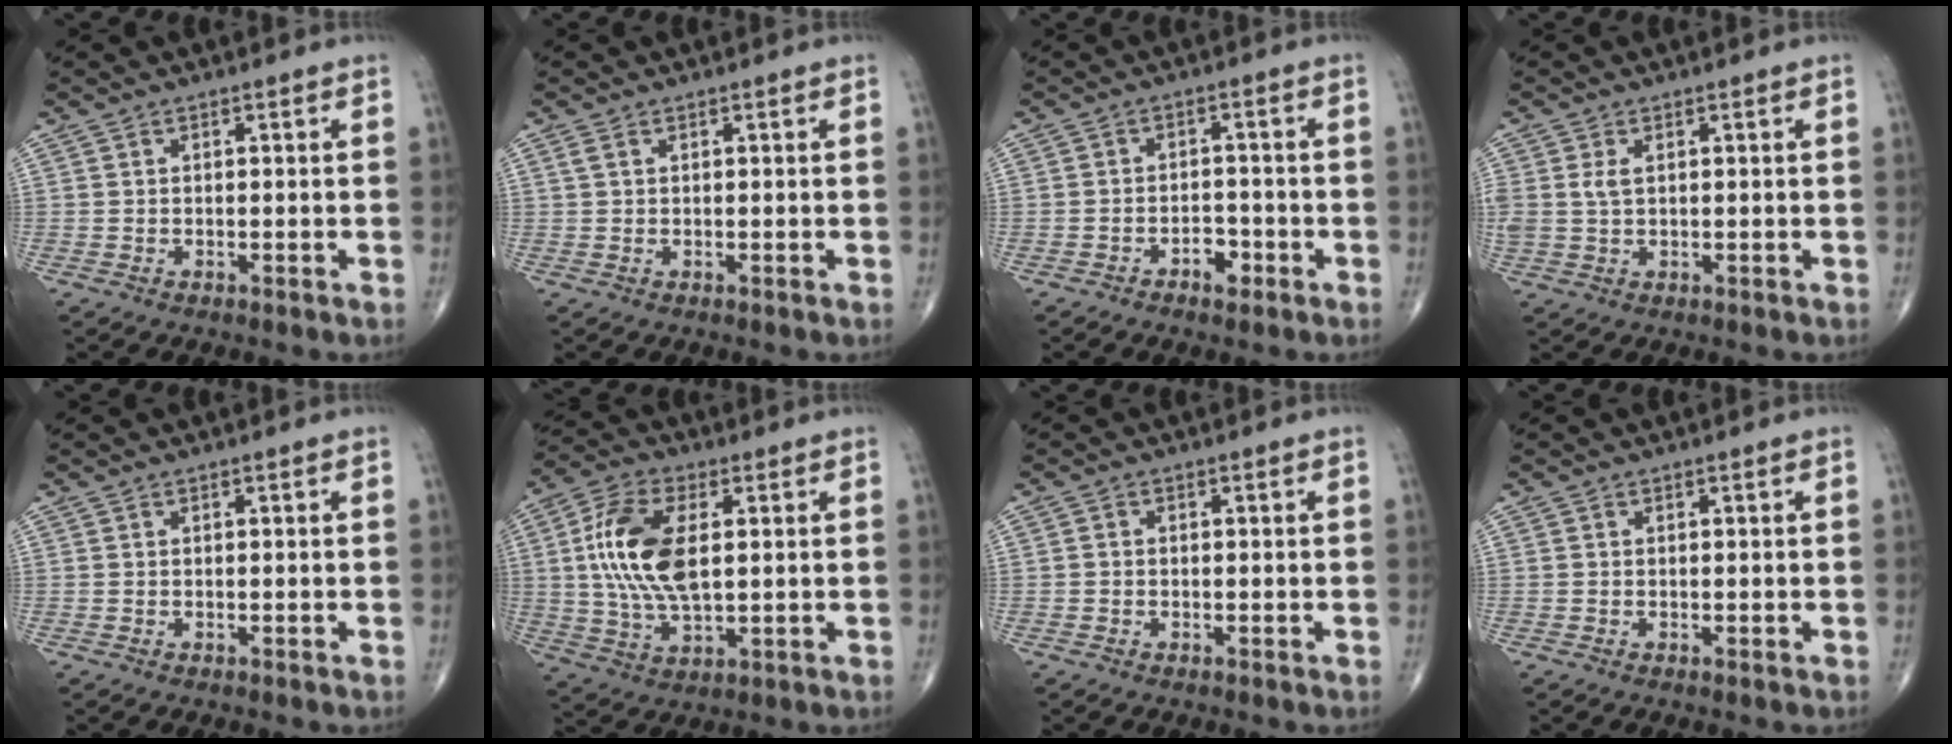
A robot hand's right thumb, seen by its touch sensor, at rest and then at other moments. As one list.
[{"total": 1.0, "force": [0.4, 0.5, 0.7], "torque": [-0.024, 0.009, 0.012]}, {"total": 3.3, "force": [-2.0, 1.8, 1.9], "torque": [-0.014, 0.015, -0.032]}, {"total": 3.0, "force": [0.8, 1.8, 2.2], "torque": [-0.056, 0.005, 0.020]}, {"total": 0.0}, {"total": 14.5, "force": [2.1, 7.3, 12.4], "torque": [-0.250, 0.001, 0.040]}, {"total": 0.6, "force": [-0.2, 0.5, 0.2], "torque": [0.003, 0.002, -0.006]}, {"total": 0.0}]